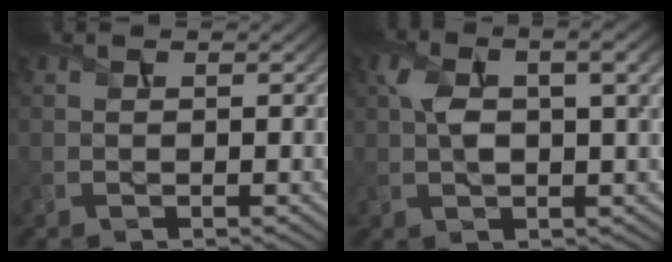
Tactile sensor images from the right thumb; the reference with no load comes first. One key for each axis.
{"total": 7.3, "fx": 1.5, "fy": 3.2, "fz": 6.4, "tx": -0.124, "ty": 0.007, "tz": 0.024}